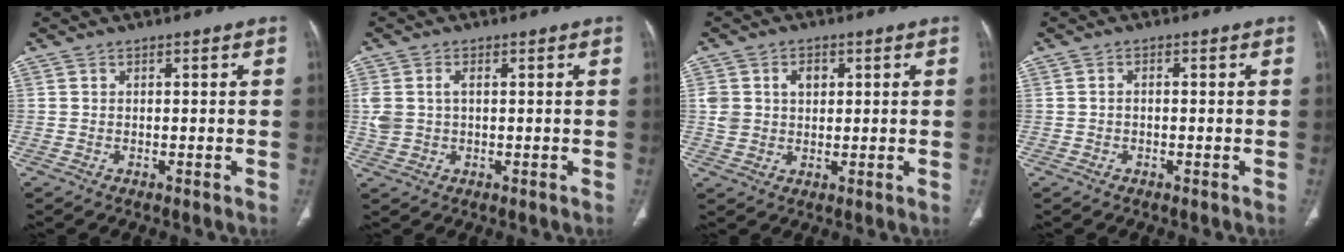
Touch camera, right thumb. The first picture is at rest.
{"total": 4.5, "force": [0.6, 3.0, 3.4], "torque": [-0.088, 0.010, 0.018]}
{"total": 5.7, "force": [1.6, 4.4, 3.2], "torque": [-0.039, -0.002, 0.032]}
{"total": 0.9, "force": [-0.2, 0.6, 0.6], "torque": [-0.011, 0.004, -0.004]}